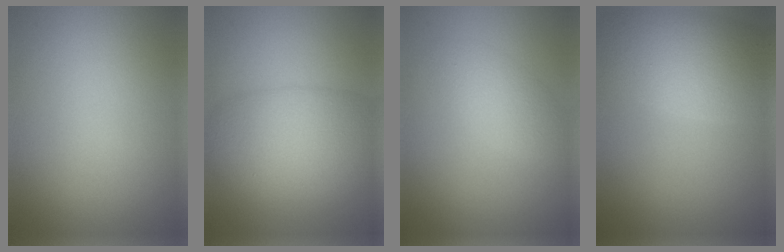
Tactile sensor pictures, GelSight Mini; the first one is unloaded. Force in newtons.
{"total": 7.3, "press": 7.3, "slide": 0.3}
{"total": 2.4, "press": 2.4, "slide": 0.0}
{"total": 6.1, "press": 6.1, "slide": 0.4}